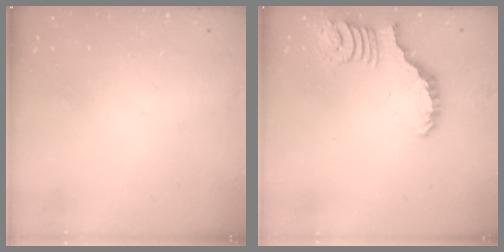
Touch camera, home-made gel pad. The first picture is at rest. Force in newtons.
{"total": 2.6, "press": 2.6, "slide": 0.5}